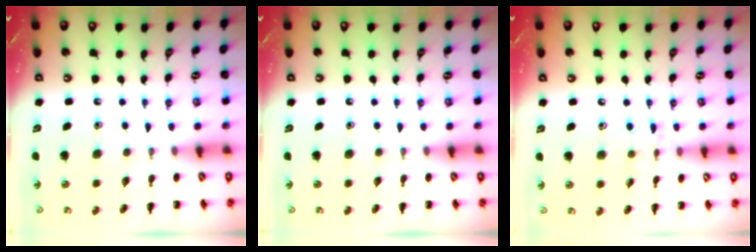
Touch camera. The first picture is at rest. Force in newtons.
{"total": 0.0}
{"total": 7.0, "press": 6.8, "slide": 1.9}